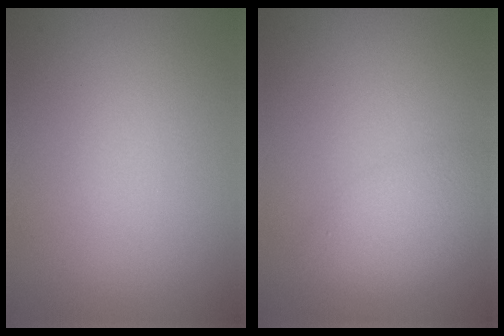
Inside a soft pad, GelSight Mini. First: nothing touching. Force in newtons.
{"total": 3.3, "press": 3.3, "slide": 0.2}